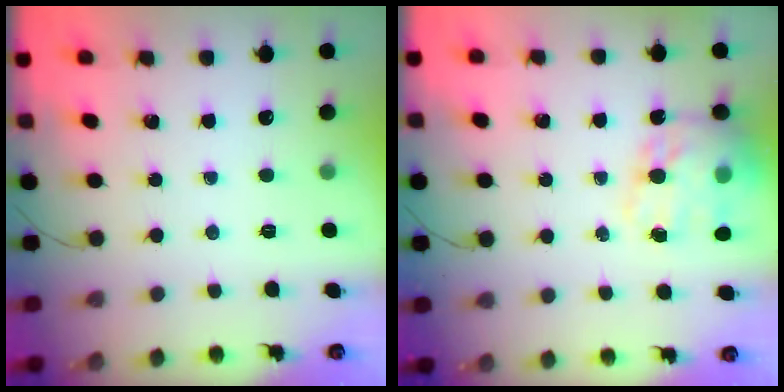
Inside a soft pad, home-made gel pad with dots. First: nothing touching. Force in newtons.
{"total": 17.9, "press": 17.2, "slide": 5.0}